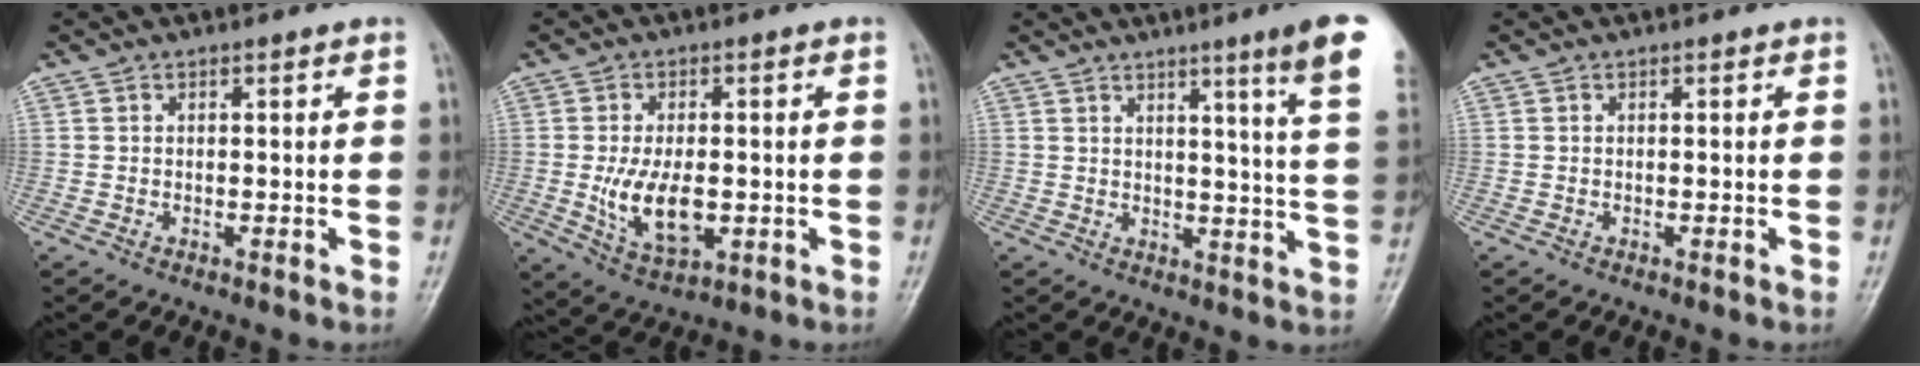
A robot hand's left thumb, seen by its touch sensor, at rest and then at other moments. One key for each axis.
{"total": 9.7, "fx": -1.4, "fy": 5.3, "fz": 8.0, "tx": -0.137, "ty": -0.006, "tz": -0.016}
{"total": 12.2, "fx": 6.8, "fy": -0.3, "fz": 10.1, "tx": -0.130, "ty": -0.036, "tz": 0.075}
{"total": 0.0}